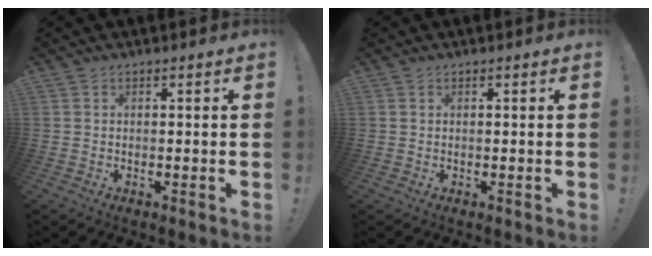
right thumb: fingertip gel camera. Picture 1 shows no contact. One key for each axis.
{"total": 0.0}